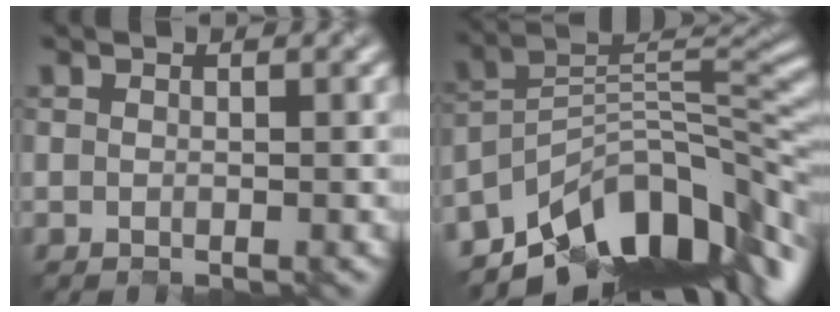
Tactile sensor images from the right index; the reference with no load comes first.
{"total": 11.6, "force": [-7.4, 5.4, 7.1], "torque": [-0.123, 0.009, -0.131]}